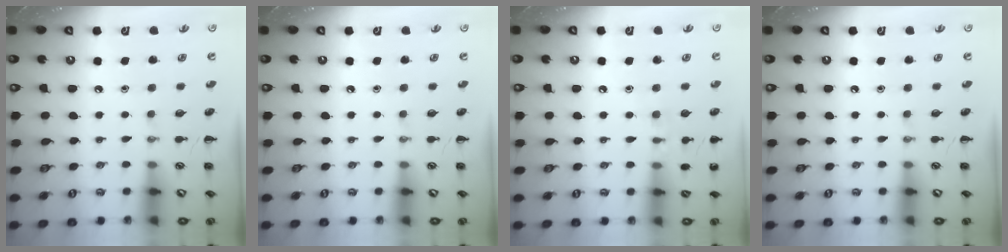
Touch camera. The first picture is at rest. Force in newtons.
{"total": 0.0}
{"total": 7.2, "press": 6.9, "slide": 1.9}
{"total": 0.0}